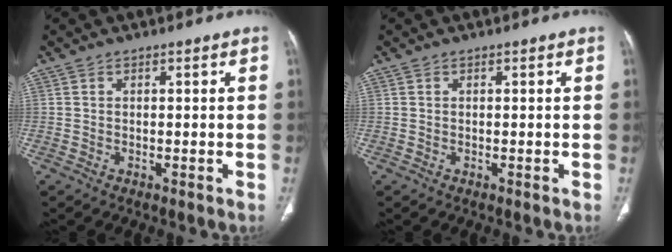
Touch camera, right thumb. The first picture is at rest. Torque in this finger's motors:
{"motor_torque": [0.00, 0.00, -0.11, 0.04, 0.00]}